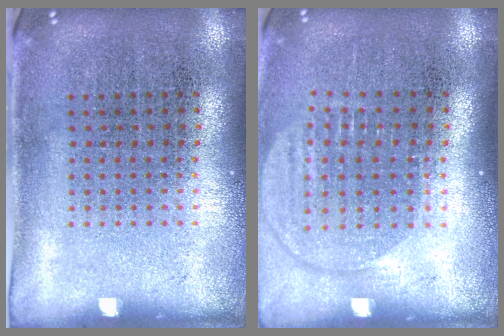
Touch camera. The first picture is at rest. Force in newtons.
{"total": 1.5, "press": 1.3, "slide": 0.8}